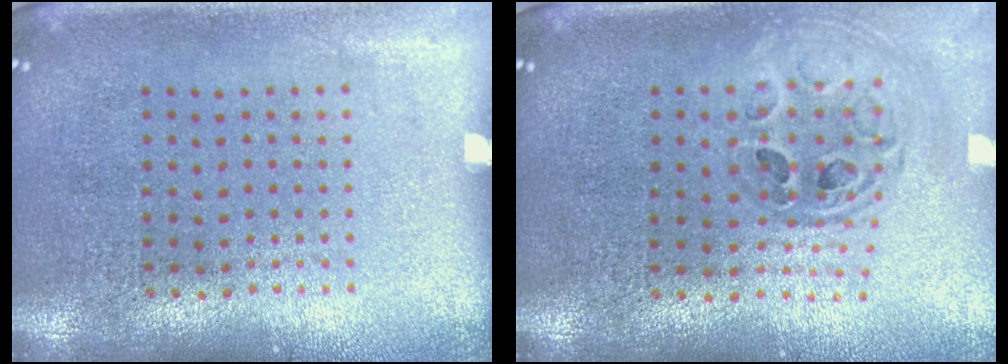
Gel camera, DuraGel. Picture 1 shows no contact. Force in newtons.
{"total": 1.0, "press": 1.0, "slide": 0.2}